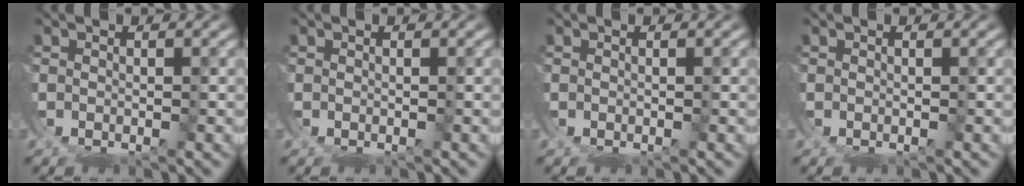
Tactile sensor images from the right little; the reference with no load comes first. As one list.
[{"total": 0.0}, {"total": 0.0}, {"total": 0.0}]